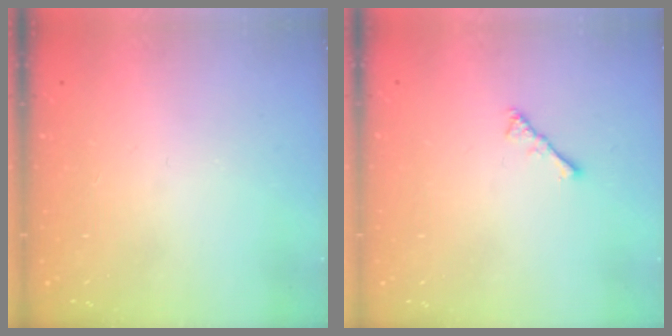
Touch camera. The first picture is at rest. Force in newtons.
{"total": 2.1, "press": 2.1, "slide": 0.5}